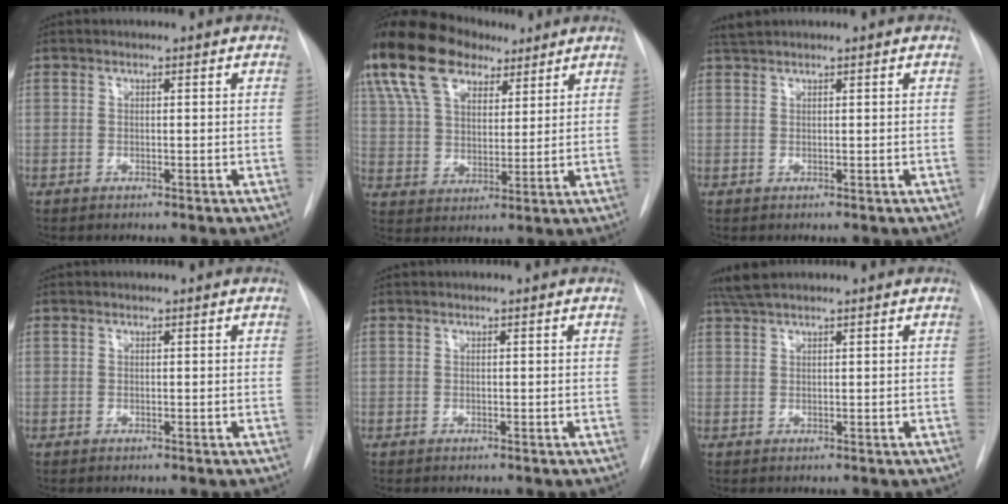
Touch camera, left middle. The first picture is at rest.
{"total": 18.2, "force": [11.5, 9.8, 10.1], "torque": [-0.224, 0.054, 0.209]}
{"total": 1.4, "force": [1.3, -0.1, 0.4], "torque": [-0.008, 0.012, 0.030]}
{"total": 0.0}
{"total": 0.0}
{"total": 3.3, "force": [2.8, 0.1, 1.7], "torque": [-0.035, 0.019, 0.057]}